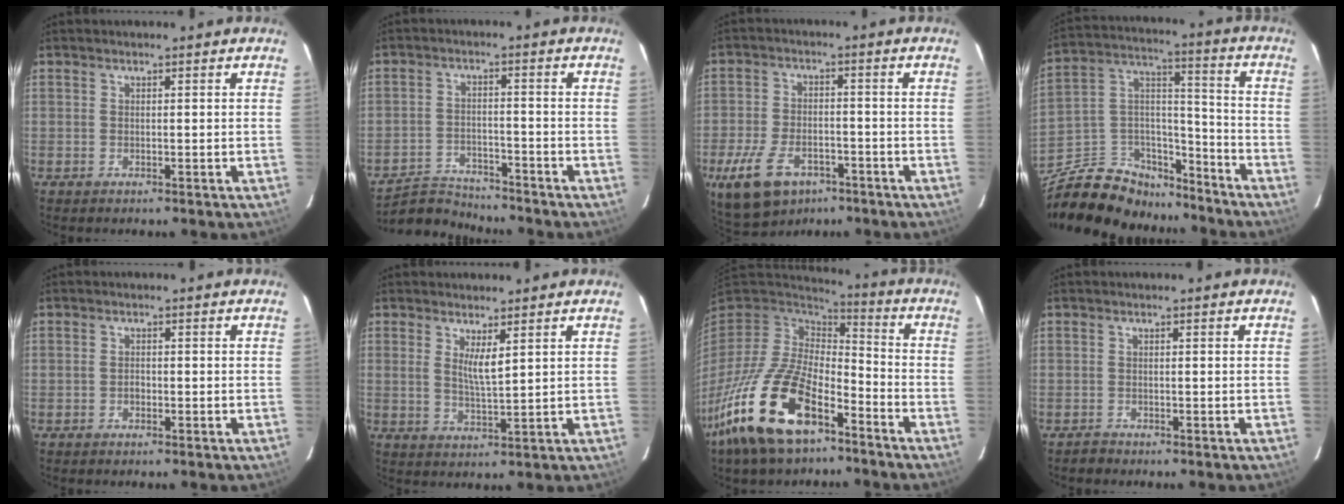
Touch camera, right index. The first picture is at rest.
{"total": 7.4, "force": [-7.2, 1.8, 0.1], "torque": [-0.029, 0.011, -0.125]}
{"total": 13.0, "force": [-7.5, 7.4, 7.6], "torque": [-0.176, -0.015, -0.125]}
{"total": 20.8, "force": [-15.4, 11.2, 8.4], "torque": [-0.197, 0.059, -0.239]}
{"total": 1.1, "force": [-0.5, 0.8, 0.5], "torque": [-0.008, 0.003, -0.008]}
{"total": 4.1, "force": [1.9, 0.7, 3.6], "torque": [-0.064, -0.010, 0.033]}
{"total": 21.0, "force": [-12.5, 9.7, 13.9], "torque": [-0.298, -0.030, -0.231]}
{"total": 1.2, "force": [-1.0, 0.5, -0.2], "torque": [0.003, 0.005, -0.018]}